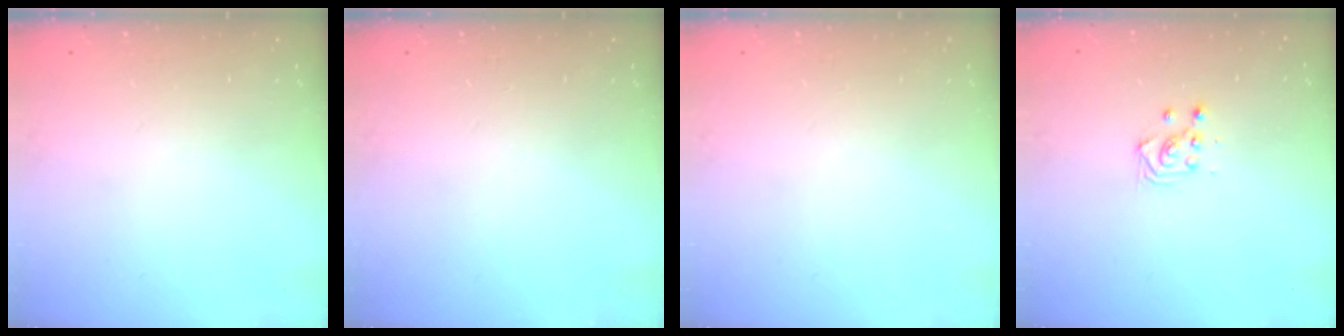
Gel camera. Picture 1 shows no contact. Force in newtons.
{"total": 0.0}
{"total": 0.0}
{"total": 3.0, "press": 2.9, "slide": 0.8}